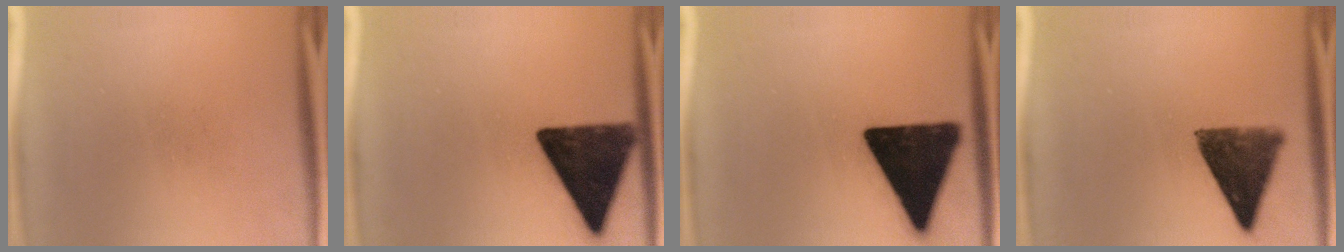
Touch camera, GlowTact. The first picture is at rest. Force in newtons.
{"total": 16.1}
{"total": 19.6}
{"total": 10.3}